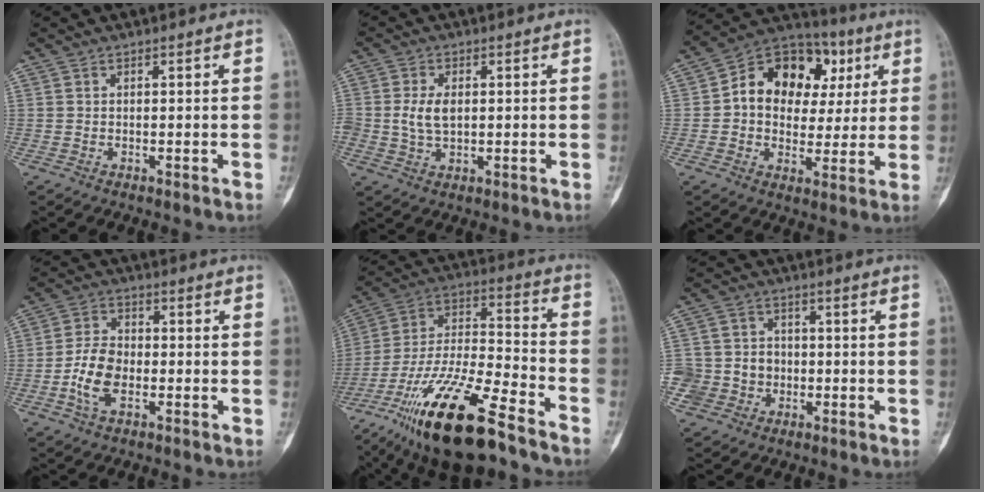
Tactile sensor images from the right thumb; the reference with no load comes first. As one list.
[{"total": 5.1, "force": [0.4, 3.2, 4.0], "torque": [-0.077, -0.001, 0.010]}, {"total": 17.1, "force": [3.8, 12.8, 10.6], "torque": [-0.109, 0.023, 0.056]}, {"total": 7.8, "force": [-2.3, 4.7, 5.9], "torque": [-0.116, 0.016, -0.050]}, {"total": 24.0, "force": [-16.1, 6.2, 16.6], "torque": [-0.328, 0.057, -0.287]}, {"total": 8.6, "force": [-2.1, 8.1, 2.0], "torque": [-0.007, 0.024, -0.033]}]